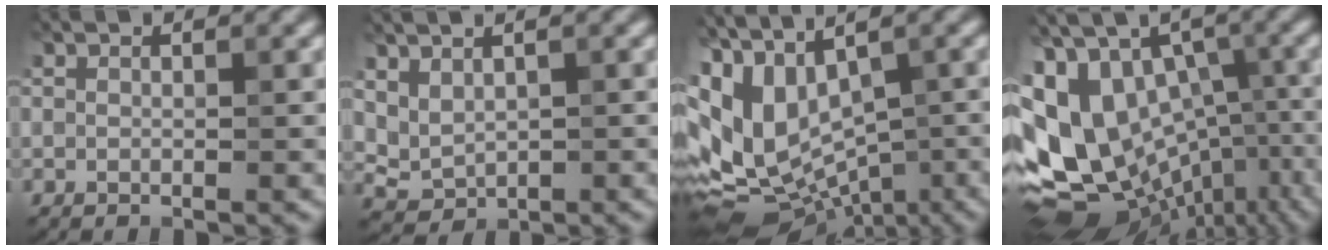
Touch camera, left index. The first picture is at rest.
{"total": 2.2, "force": [1.2, 1.4, 1.3], "torque": [-0.028, -0.005, 0.031]}
{"total": 10.9, "force": [-0.8, 6.4, 8.8], "torque": [-0.162, 0.003, 0.014]}
{"total": 14.9, "force": [-1.7, 10.3, 10.7], "torque": [-0.198, 0.000, 0.016]}